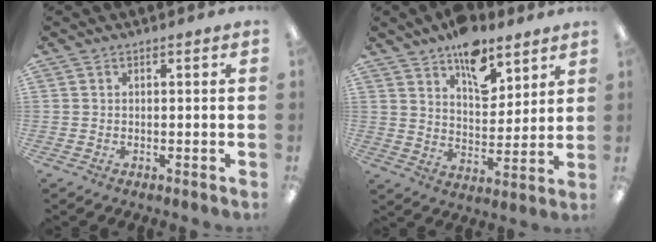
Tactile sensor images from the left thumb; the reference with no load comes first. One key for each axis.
{"total": 12.1, "fx": 8.5, "fy": 6.0, "fz": 6.2, "tx": -0.074, "ty": -0.051, "tz": 0.149}